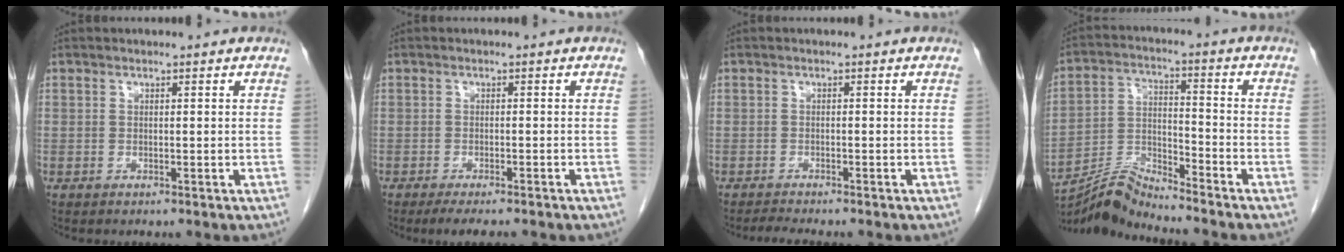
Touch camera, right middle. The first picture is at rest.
{"total": 5.6, "force": [-4.5, 0.9, 3.2], "torque": [-0.038, -0.009, -0.061]}
{"total": 2.4, "force": [-2.2, -0.1, 0.9], "torque": [-0.021, -0.009, -0.035]}
{"total": 7.9, "force": [-7.8, -1.1, 0.5], "torque": [-0.019, 0.013, -0.147]}